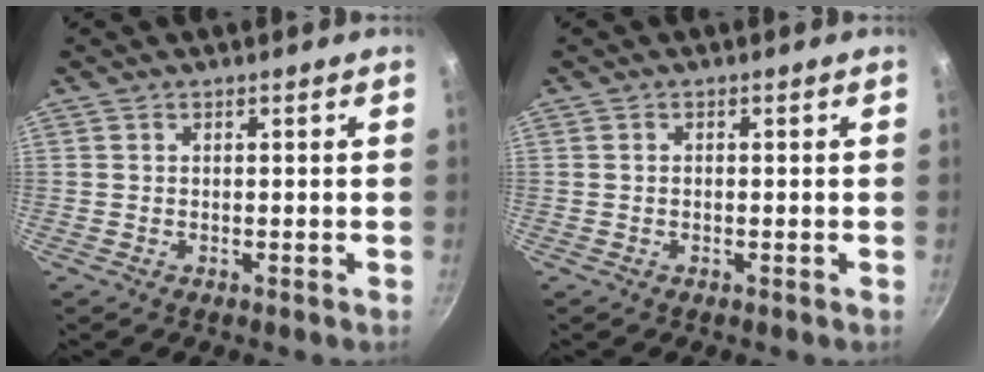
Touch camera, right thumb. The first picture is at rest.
{"total": 0.0}